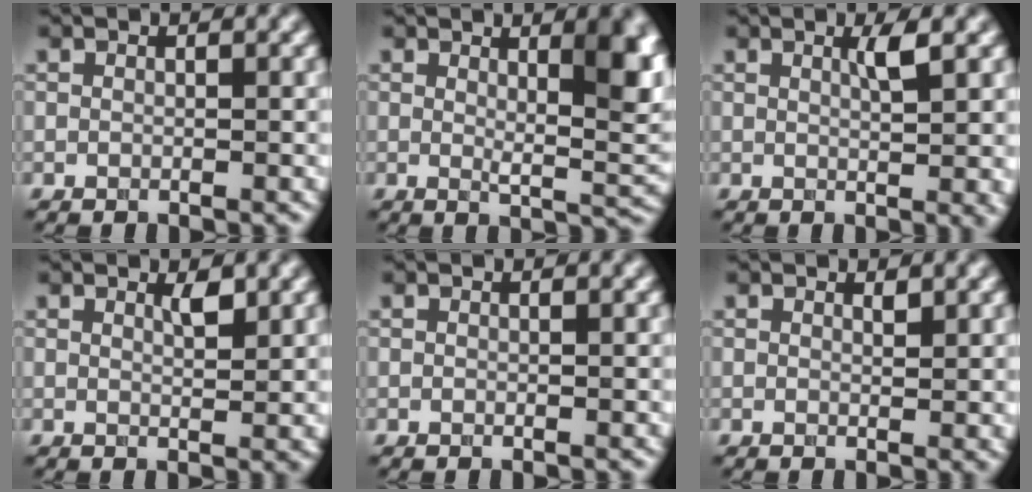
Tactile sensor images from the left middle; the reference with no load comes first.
{"total": 7.2, "force": [2.2, 2.4, 6.4], "torque": [-0.076, -0.011, 0.039]}
{"total": 2.6, "force": [0.8, 0.5, 2.4], "torque": [-0.033, -0.002, 0.010]}
{"total": 1.5, "force": [0.9, 0.3, 1.2], "torque": [-0.017, -0.004, 0.013]}
{"total": 0.0}
{"total": 0.8, "force": [0.5, 0.2, 0.6], "torque": [-0.009, -0.005, 0.009]}